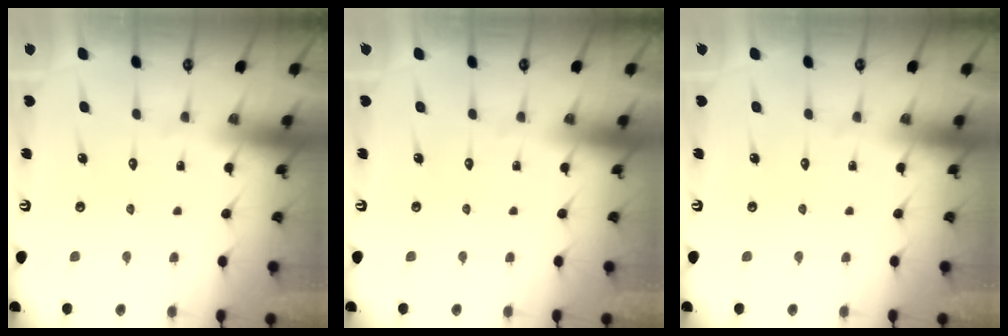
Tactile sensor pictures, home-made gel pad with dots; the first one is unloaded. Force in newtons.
{"total": 0.0}
{"total": 0.0}